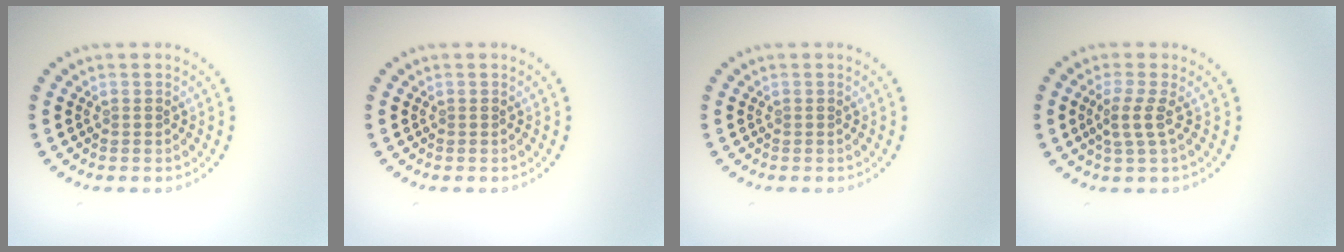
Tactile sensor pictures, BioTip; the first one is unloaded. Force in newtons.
{"total": 0.0}
{"total": 0.0}
{"total": 2.1, "press": 1.7, "slide": 1.2}